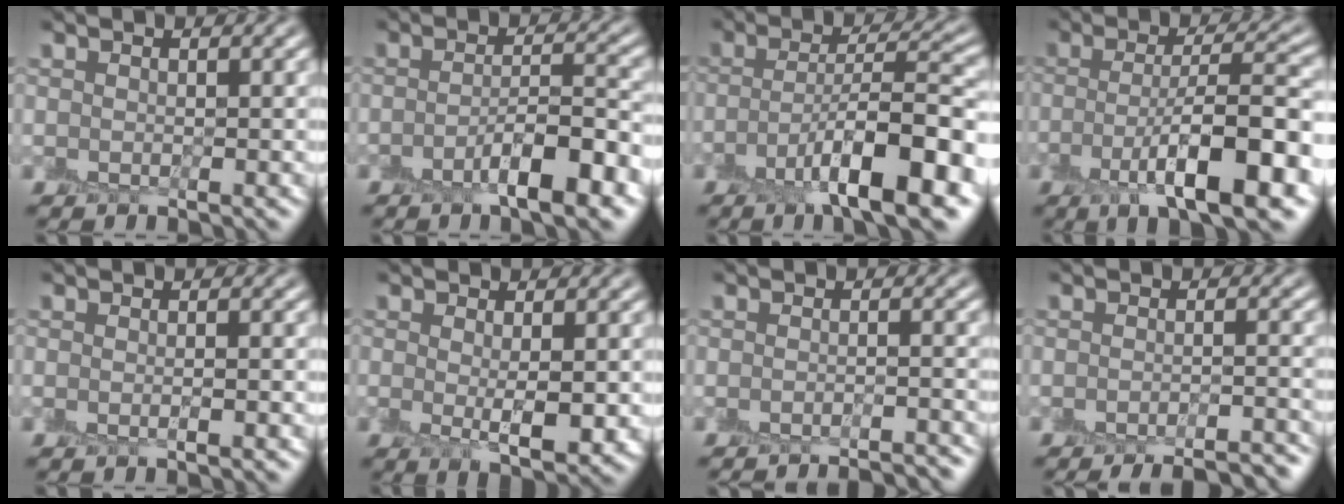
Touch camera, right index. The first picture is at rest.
{"total": 5.7, "force": [-3.0, 1.5, 4.6], "torque": [-0.072, 0.001, -0.051]}
{"total": 9.5, "force": [-4.4, 2.3, 8.1], "torque": [-0.126, 0.002, -0.077]}
{"total": 9.8, "force": [-3.8, 2.5, 8.7], "torque": [-0.135, 0.001, -0.063]}
{"total": 1.1, "force": [-0.6, 0.1, 0.9], "torque": [-0.013, -0.006, -0.009]}
{"total": 3.2, "force": [-0.4, 0.9, 3.1], "torque": [-0.047, -0.012, -0.003]}
{"total": 4.1, "force": [-4.0, 0.2, 0.8], "torque": [-0.009, 0.003, -0.048]}
{"total": 6.8, "force": [-6.2, 1.5, 2.4], "torque": [-0.020, -0.006, -0.063]}